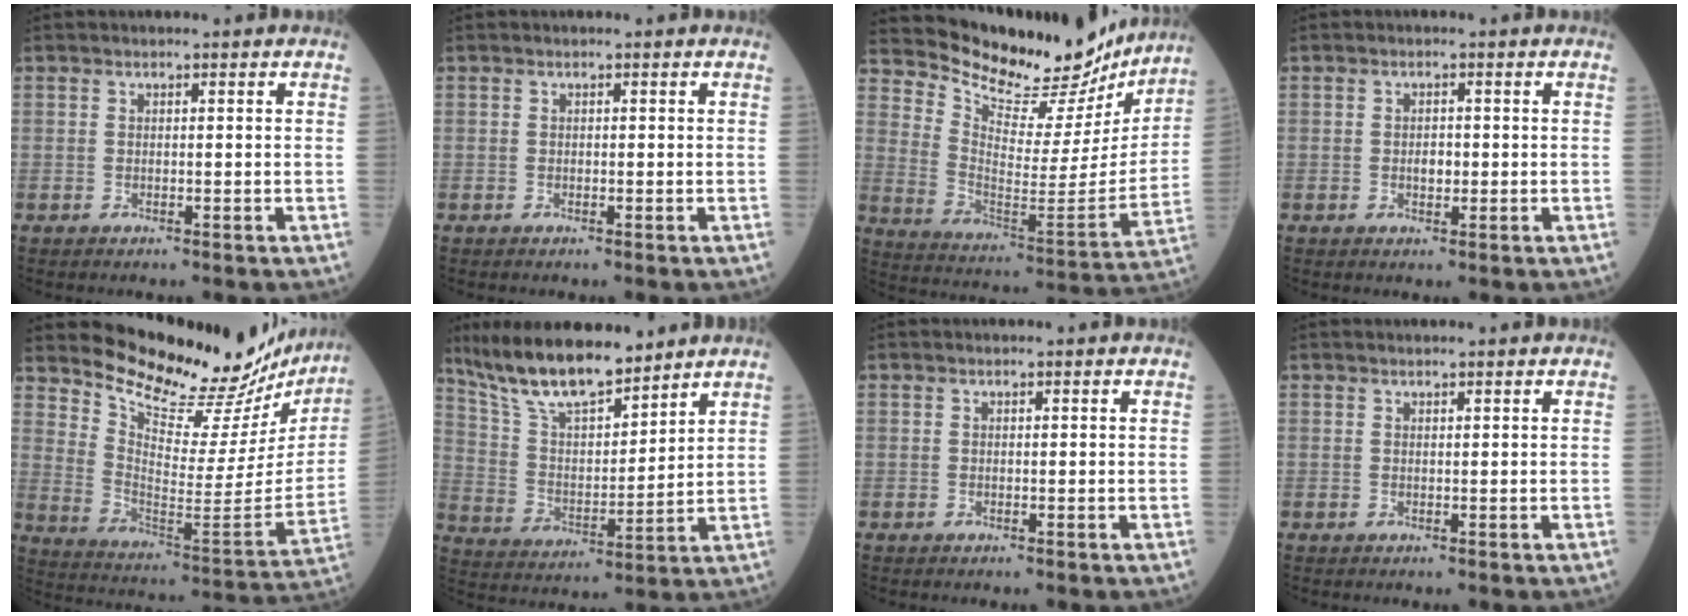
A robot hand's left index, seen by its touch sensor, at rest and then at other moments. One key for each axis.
{"total": 0.0}
{"total": 21.1, "fx": 19.7, "fy": 5.1, "fz": 5.4, "tx": -0.094, "ty": -0.057, "tz": 0.278}
{"total": 1.8, "fx": -0.4, "fy": 1.1, "fz": 1.3, "tx": -0.023, "ty": -0.001, "tz": -0.006}
{"total": 24.7, "fx": 23.1, "fy": 5.2, "fz": 6.9, "tx": -0.108, "ty": -0.105, "tz": 0.309}
{"total": 14.3, "fx": 12.1, "fy": 3.2, "fz": 6.9, "tx": -0.135, "ty": 0.003, "tz": 0.227}
{"total": 0.0}
{"total": 1.2, "fx": 1.0, "fy": -0.1, "fz": 0.5, "tx": -0.006, "ty": 0.009, "tz": 0.019}